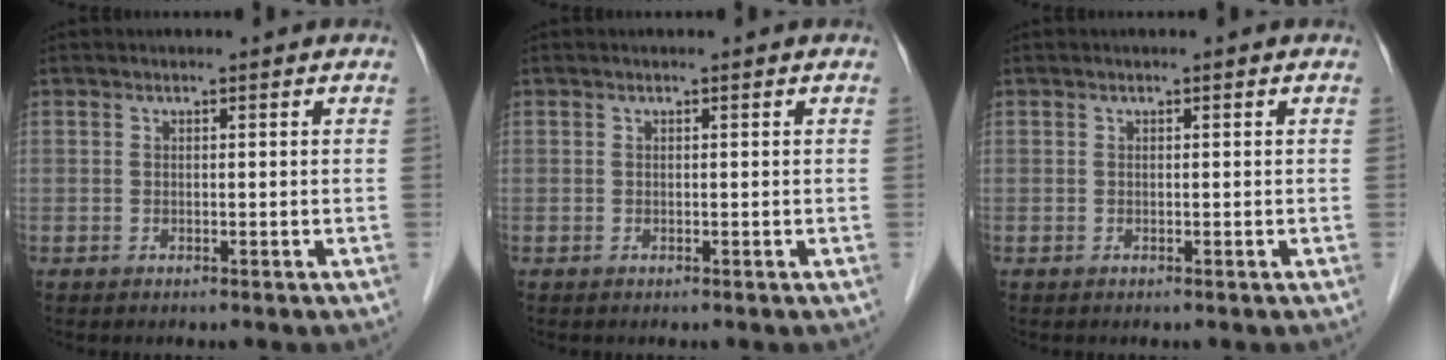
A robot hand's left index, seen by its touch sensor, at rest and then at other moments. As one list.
[{"total": 0.0}, {"total": 0.0}]